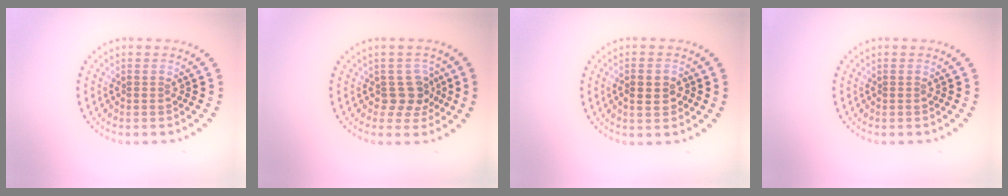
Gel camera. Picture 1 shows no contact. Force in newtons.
{"total": 2.4, "press": 2.0, "slide": 1.3}
{"total": 2.5, "press": 2.5, "slide": 0.2}
{"total": 0.0}